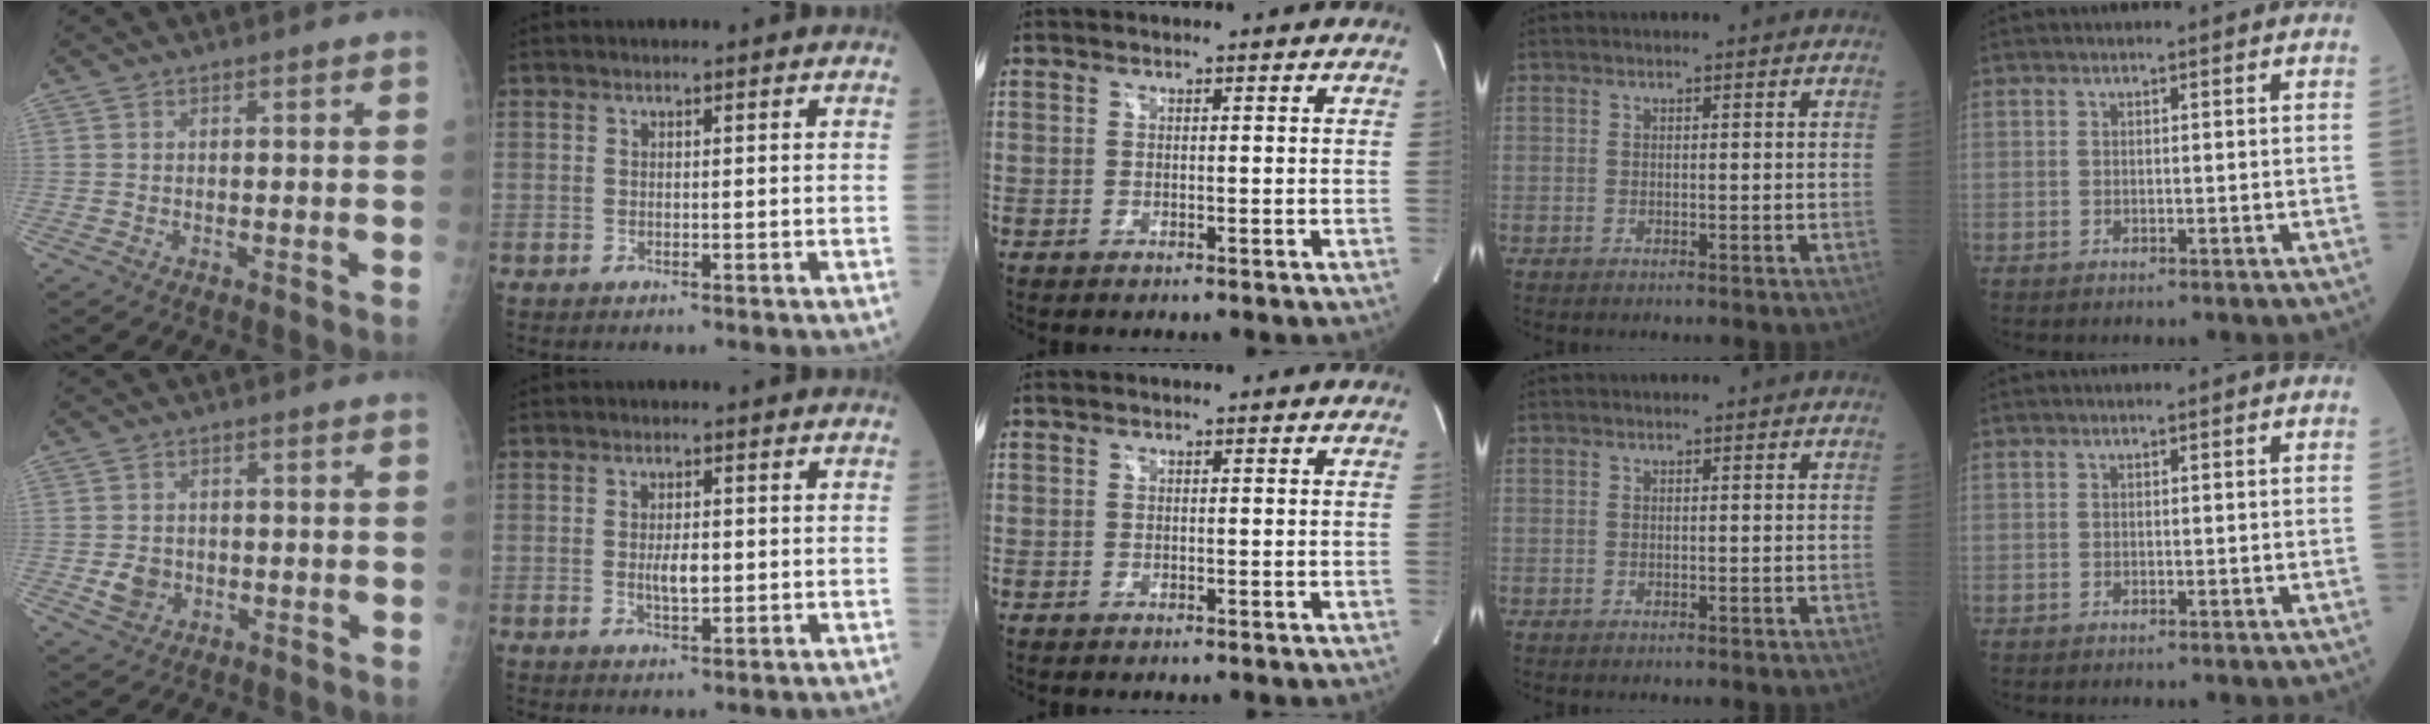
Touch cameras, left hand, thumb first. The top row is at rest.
{"thumb": {"total": 3.8, "force": [-0.8, 3.3, 1.7], "torque": [-0.016, 0.002, -0.008]}, "index": {"total": 2.6, "force": [-0.2, 1.0, 2.4], "torque": [-0.039, -0.001, -0.001]}}